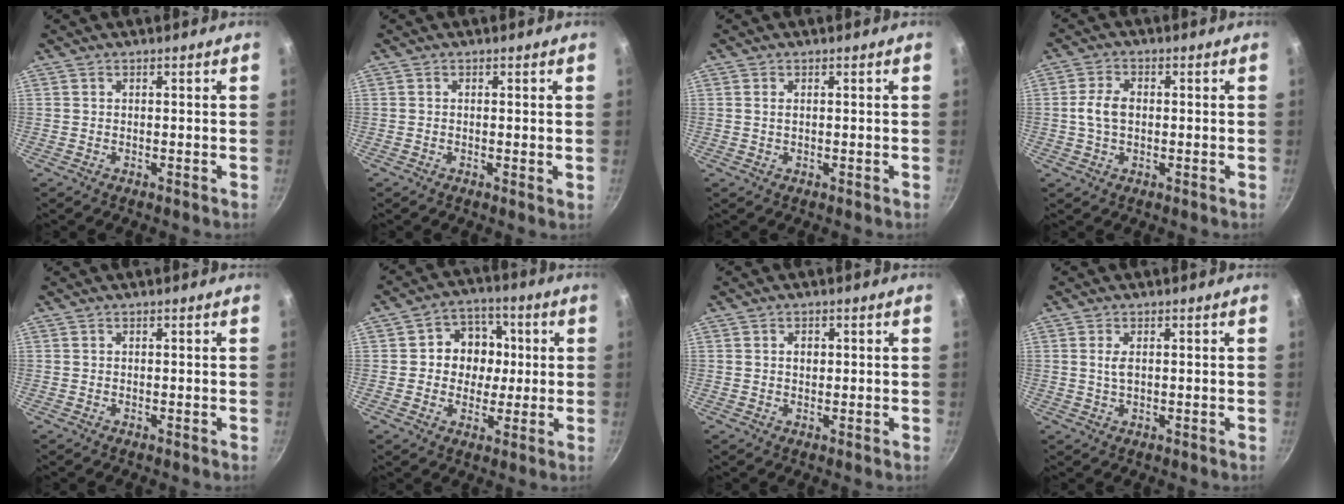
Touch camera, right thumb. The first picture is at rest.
{"total": 0.8, "force": [0.1, 0.2, 0.8], "torque": [-0.012, -0.002, -0.002]}
{"total": 0.9, "force": [0.2, 0.5, 0.8], "torque": [-0.015, 0.001, 0.003]}
{"total": 5.2, "force": [0.0, 3.4, 3.9], "torque": [-0.074, 0.014, -0.004]}
{"total": 0.0}
{"total": 9.7, "force": [0.8, 8.6, 4.4], "torque": [-0.018, 0.007, 0.002]}
{"total": 1.7, "force": [0.3, 1.2, 1.0], "torque": [-0.011, 0.001, 0.005]}
{"total": 2.3, "force": [0.4, 1.1, 1.9], "torque": [-0.037, -0.002, 0.009]}